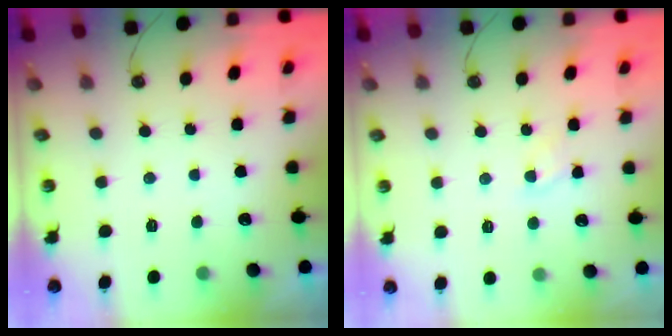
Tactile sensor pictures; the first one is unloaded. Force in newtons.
{"total": 4.0, "press": 3.9, "slide": 0.5}